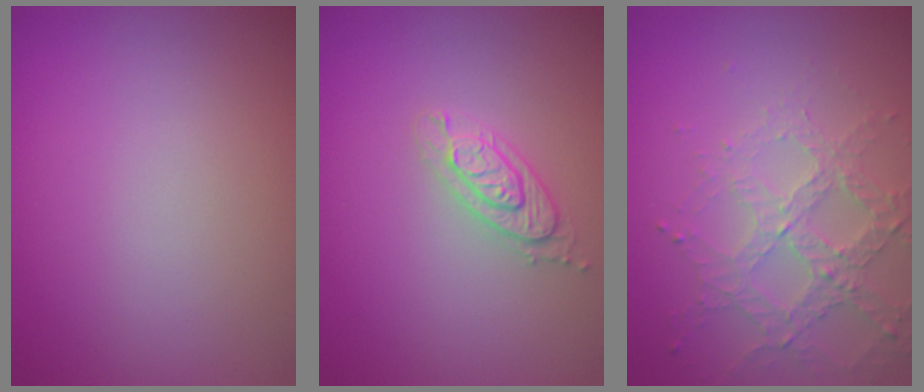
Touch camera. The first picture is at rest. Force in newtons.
{"total": 2.1, "press": 2.1, "slide": 0.3}
{"total": 3.1, "press": 2.9, "slide": 1.1}